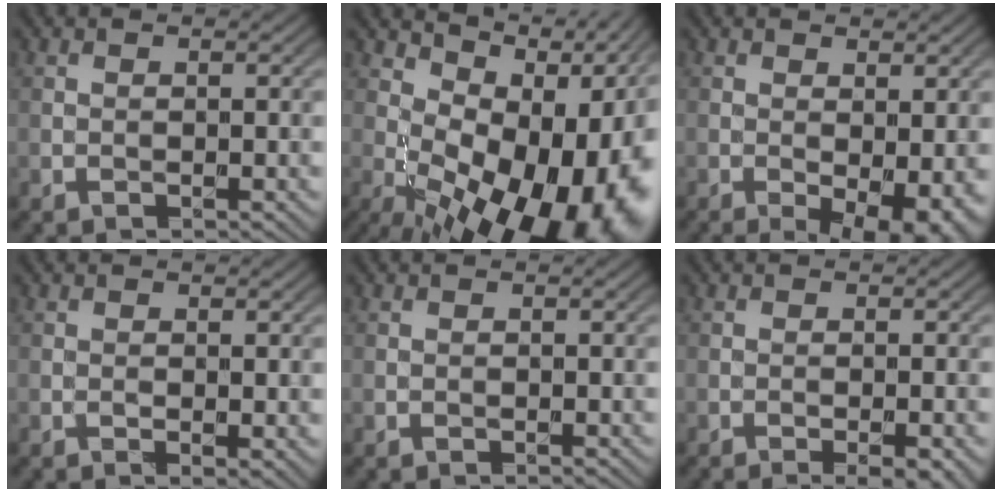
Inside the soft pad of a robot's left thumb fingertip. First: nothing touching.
{"total": 19.7, "force": [-1.2, 11.2, 16.1], "torque": [-0.185, -0.012, 0.017]}
{"total": 6.8, "force": [-2.2, 2.7, 5.9], "torque": [-0.091, -0.015, -0.023]}
{"total": 1.4, "force": [0.2, 0.6, 1.3], "torque": [-0.021, -0.006, 0.004]}
{"total": 0.0}
{"total": 4.1, "force": [-2.2, 0.9, 3.4], "torque": [-0.046, 0.001, -0.026]}